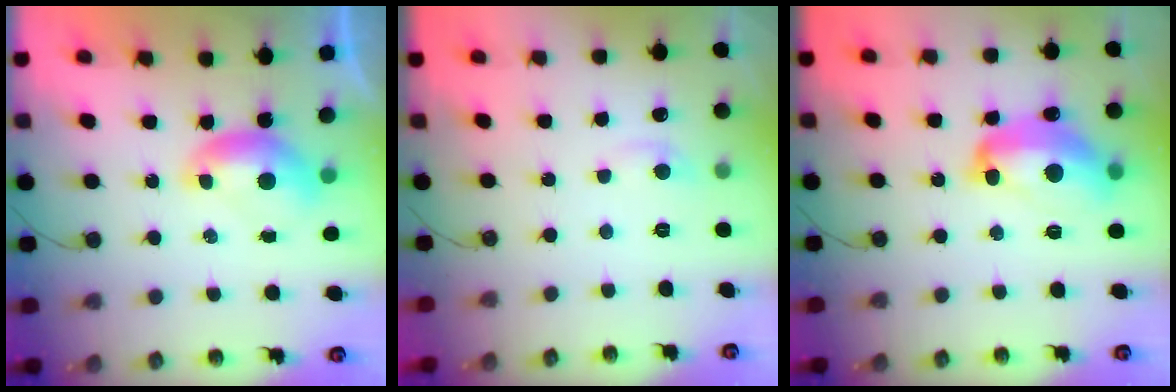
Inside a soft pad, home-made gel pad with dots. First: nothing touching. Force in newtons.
{"total": 0.8, "press": 0.4, "slide": 0.6}
{"total": 10.2, "press": 10.2, "slide": 1.0}